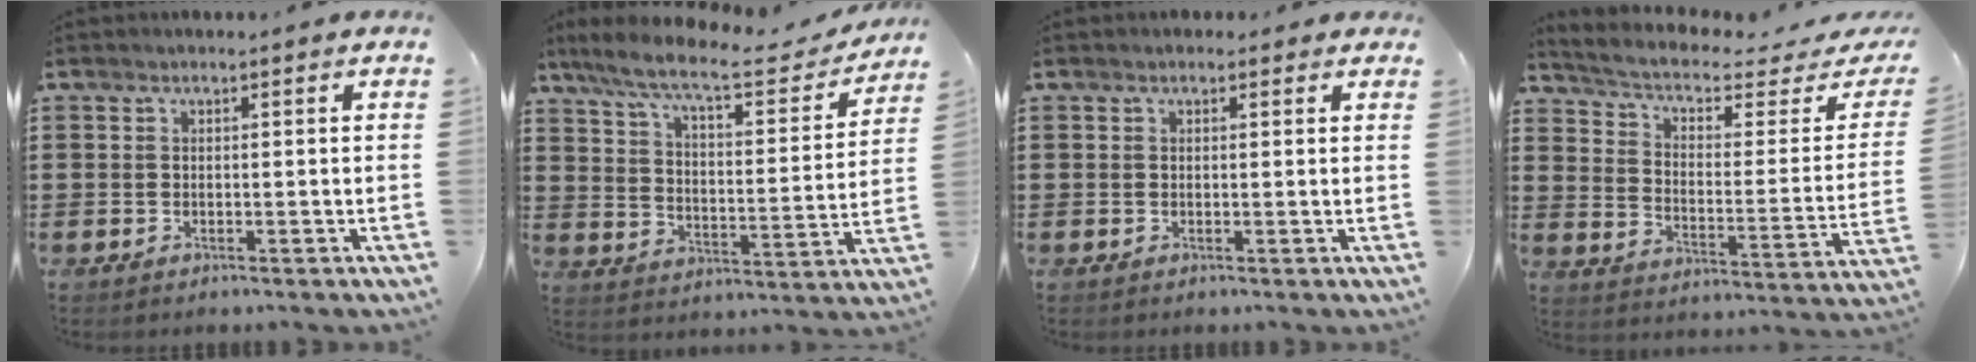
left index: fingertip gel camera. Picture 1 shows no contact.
{"total": 9.0, "force": [7.3, 1.2, 5.1], "torque": [-0.128, -0.038, 0.121]}
{"total": 1.0, "force": [0.8, 0.5, 0.3], "torque": [-0.007, 0.007, 0.015]}
{"total": 4.3, "force": [2.5, 1.4, 3.1], "torque": [-0.074, -0.023, 0.036]}